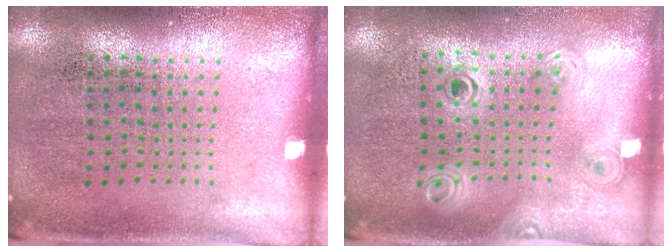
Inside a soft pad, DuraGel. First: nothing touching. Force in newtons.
{"total": 1.2, "press": 1.0, "slide": 0.6}